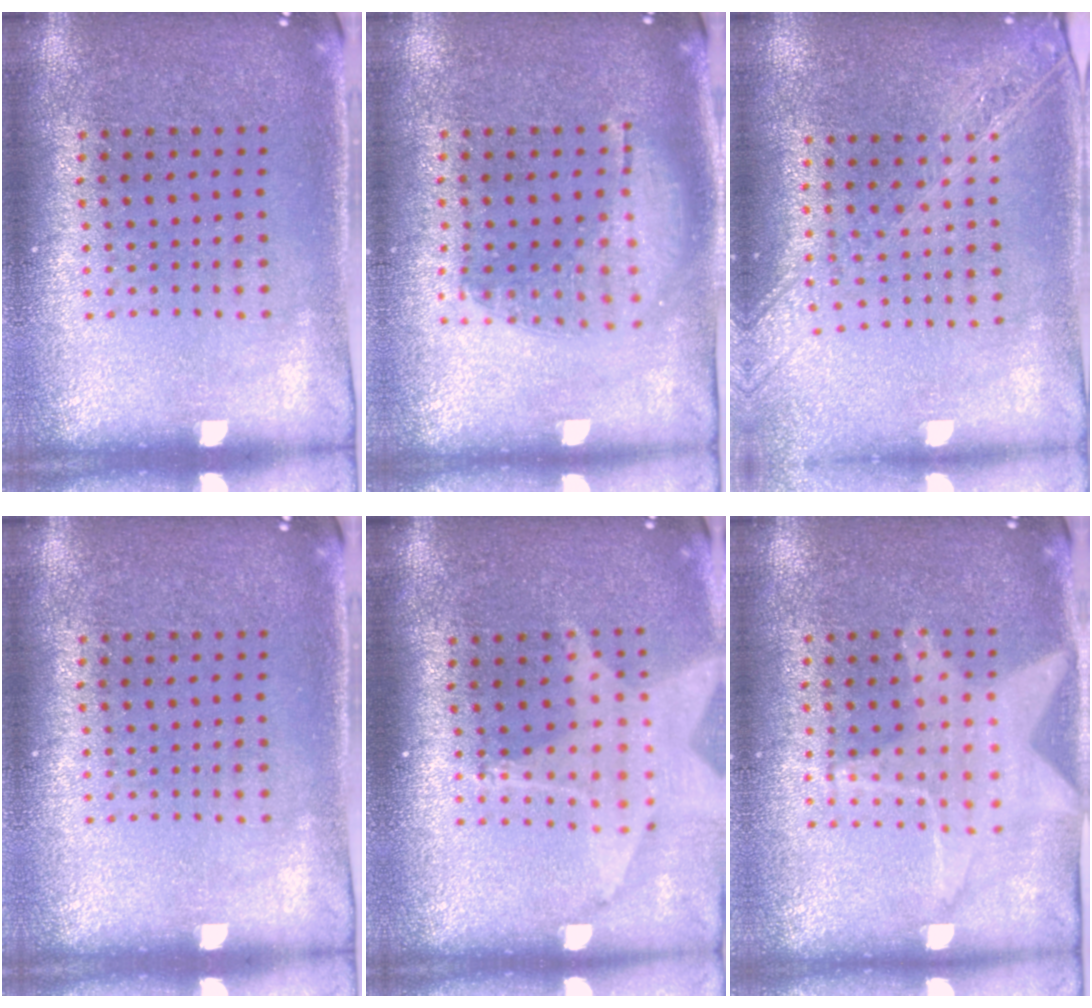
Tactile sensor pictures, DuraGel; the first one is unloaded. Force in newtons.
{"total": 1.3, "press": 1.1, "slide": 0.5}
{"total": 2.0, "press": 1.8, "slide": 1.0}
{"total": 0.0}
{"total": 2.0, "press": 1.5, "slide": 1.2}
{"total": 1.1, "press": 1.1, "slide": 0.1}